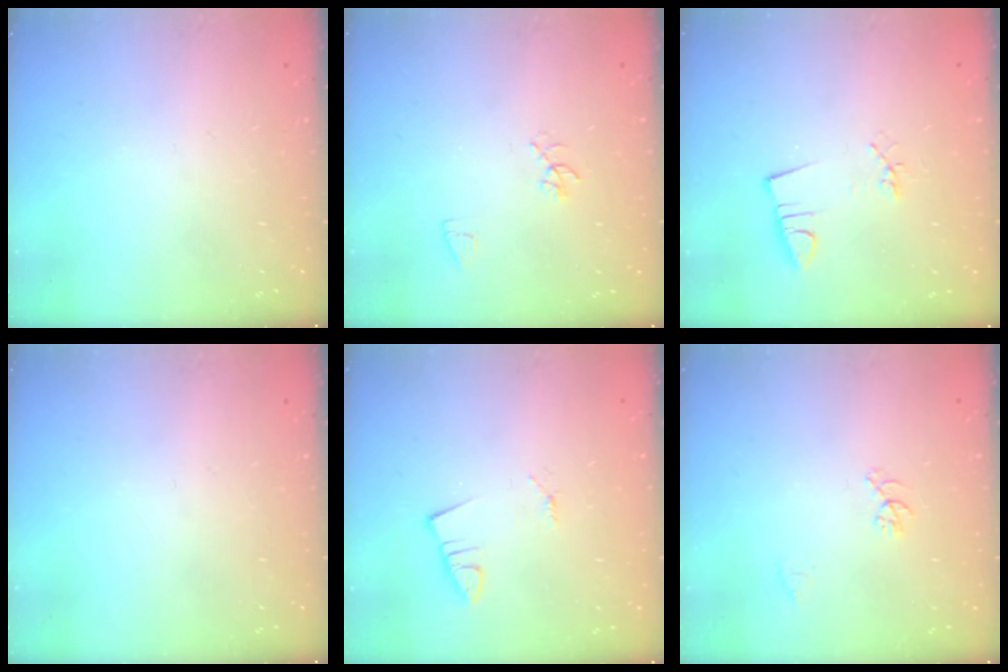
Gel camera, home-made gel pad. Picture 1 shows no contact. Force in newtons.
{"total": 3.9, "press": 3.7, "slide": 1.2}
{"total": 2.6, "press": 0.8, "slide": 2.4}
{"total": 0.0}
{"total": 1.2, "press": 1.2, "slide": 0.1}
{"total": 5.3, "press": 5.3, "slide": 0.4}